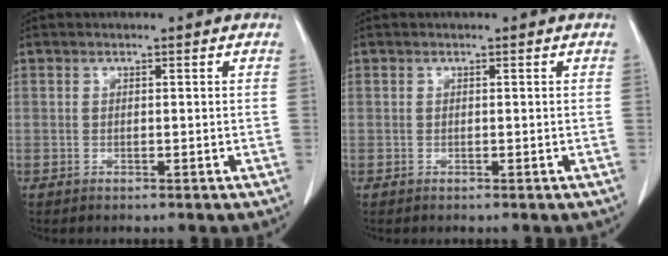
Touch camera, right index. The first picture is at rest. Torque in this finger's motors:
{"motor_torque": [0.00, 0.00, 0.00, 0.00]}